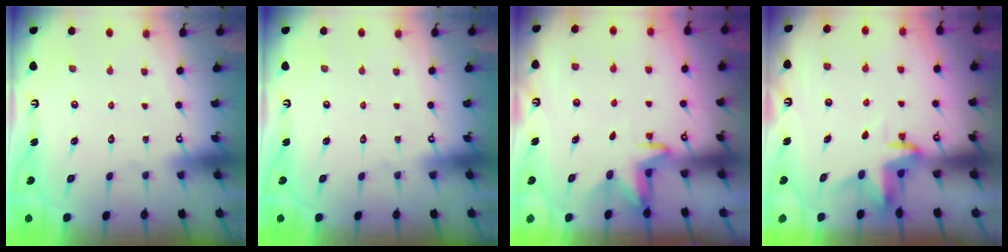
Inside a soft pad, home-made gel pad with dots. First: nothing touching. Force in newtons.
{"total": 0.0}
{"total": 3.4, "press": 3.2, "slide": 1.0}
{"total": 3.6, "press": 3.6, "slide": 0.2}